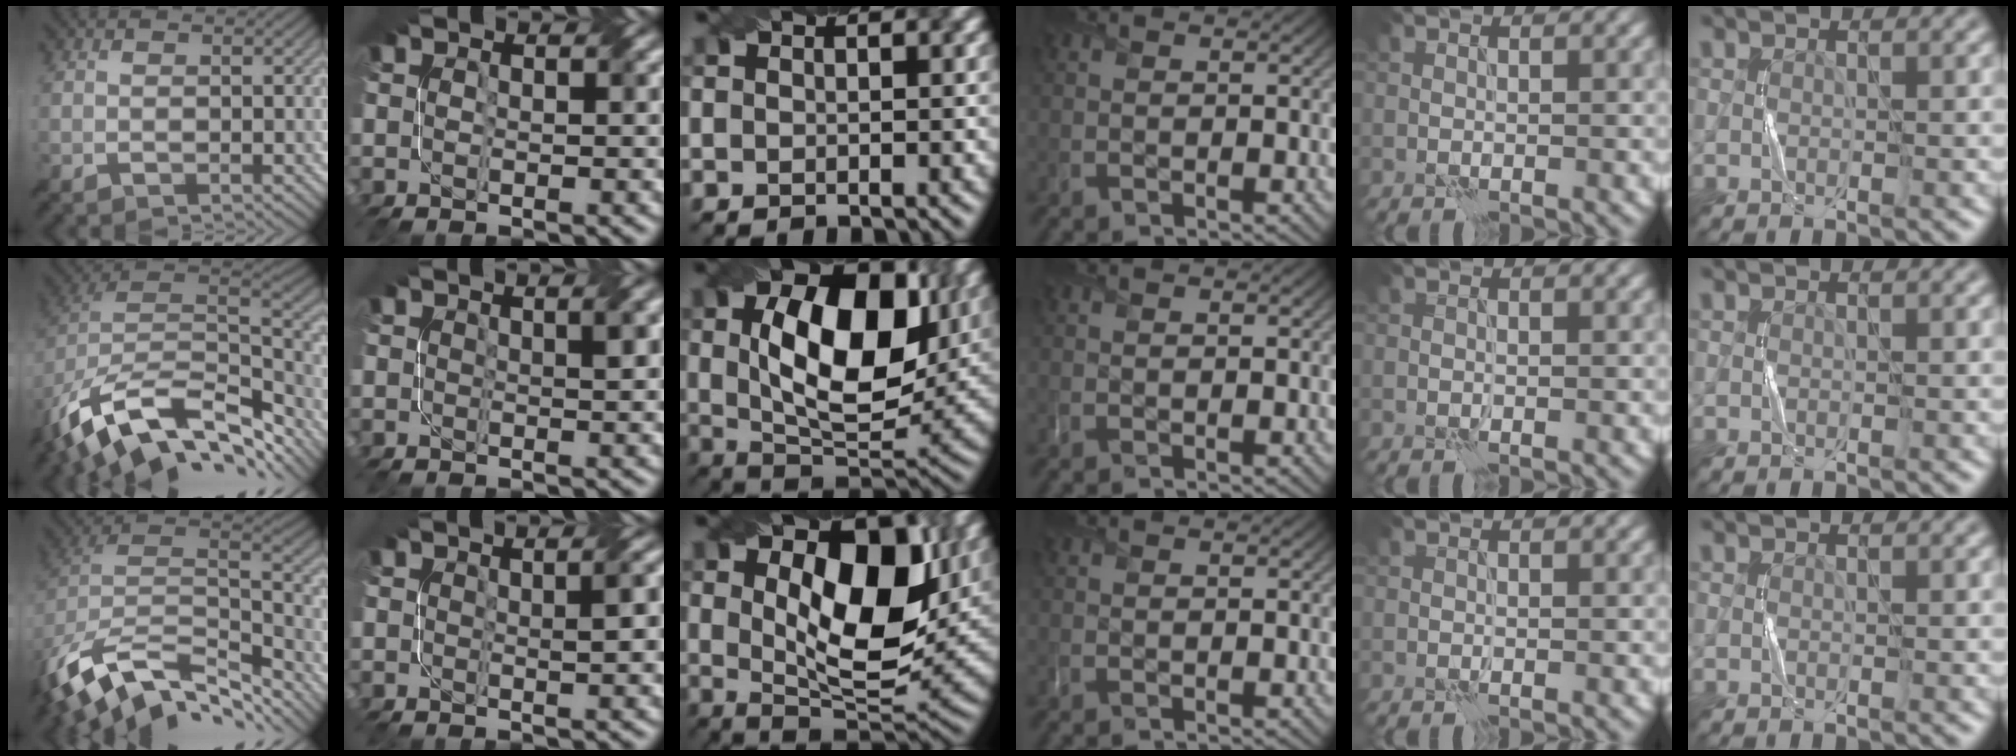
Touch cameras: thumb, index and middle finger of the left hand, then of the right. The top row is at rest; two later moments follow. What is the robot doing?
{"motion": "twist", "object": "screw"}